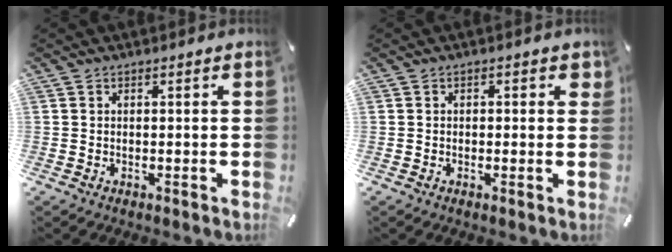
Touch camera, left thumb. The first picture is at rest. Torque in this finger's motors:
{"motor_torque": [0.08, -0.27, 0.02, 0.12, -0.01]}